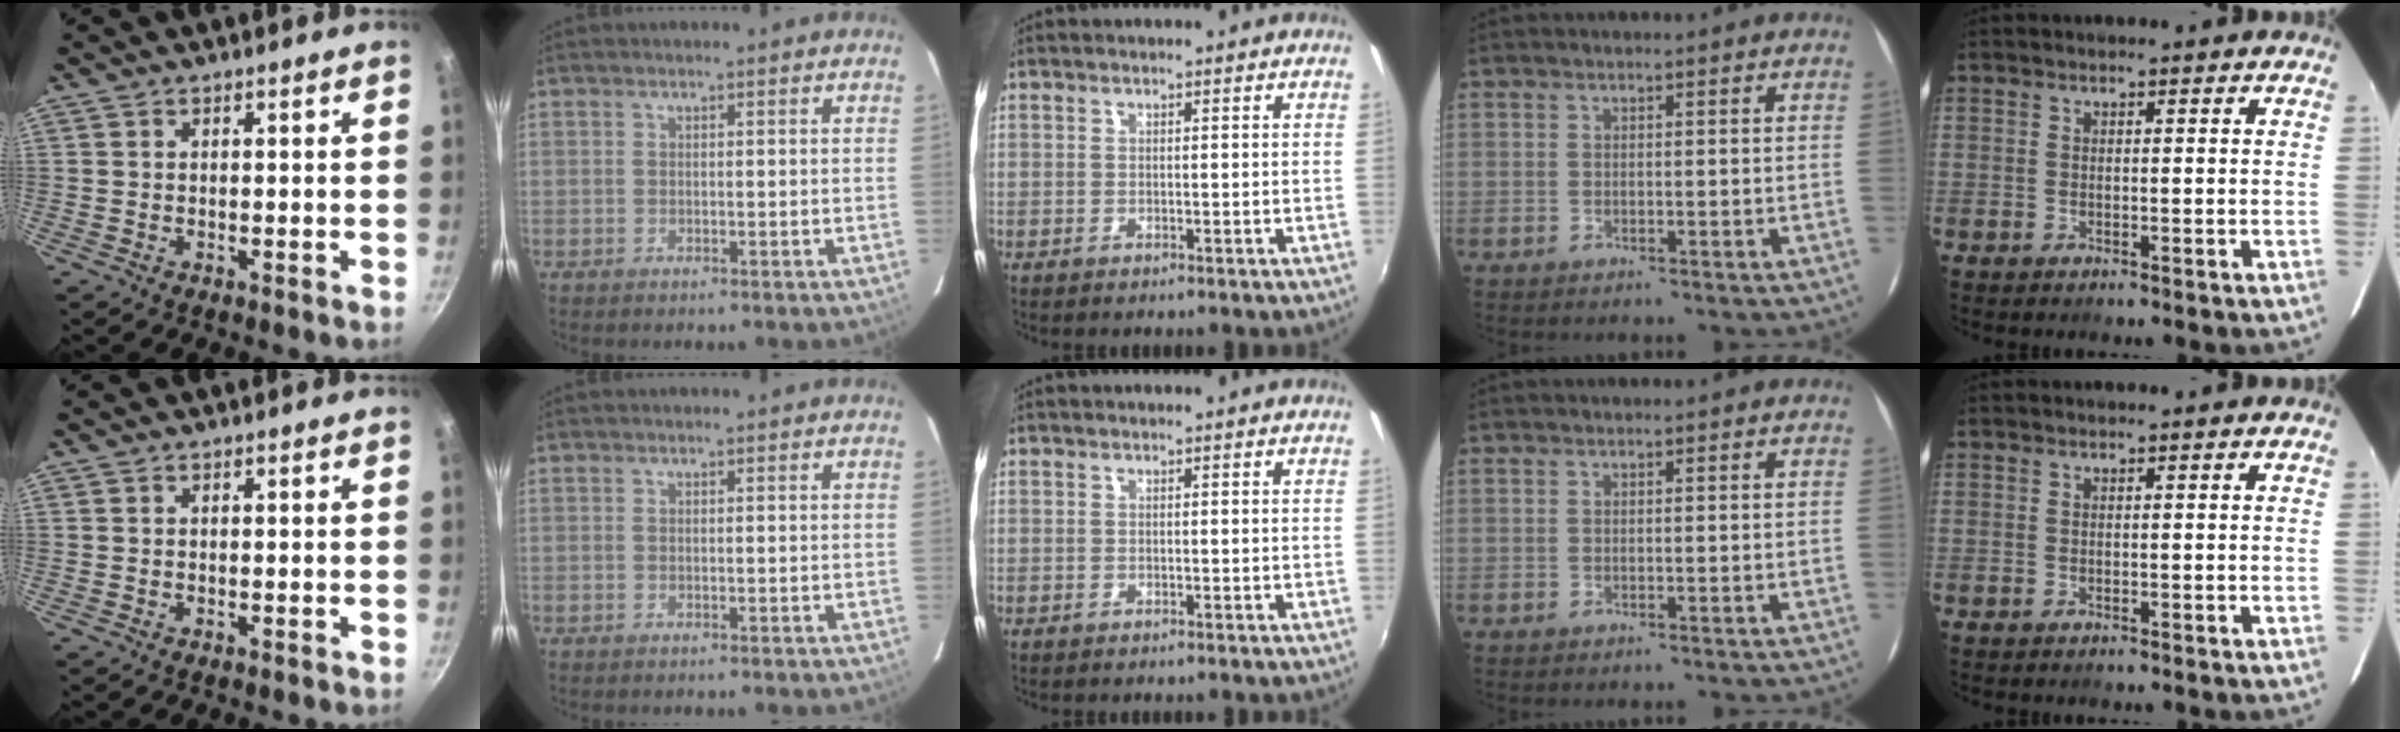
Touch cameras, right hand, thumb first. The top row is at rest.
{}